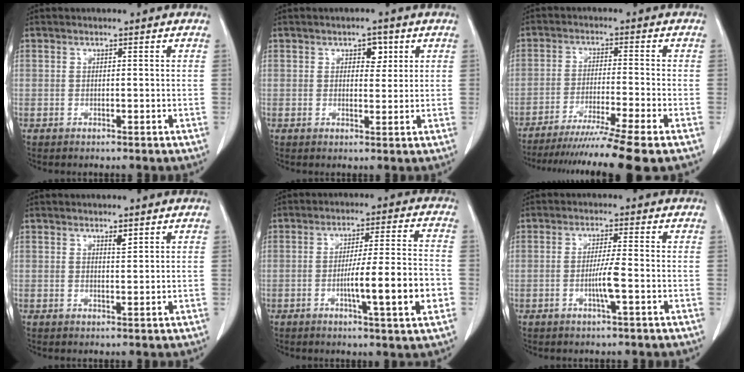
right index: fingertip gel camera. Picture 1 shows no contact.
{"total": 2.7, "force": [1.2, 1.7, 1.8], "torque": [-0.020, 0.003, 0.016]}
{"total": 13.8, "force": [-11.4, -2.5, 7.5], "torque": [-0.111, -0.040, -0.178]}
{"total": 1.2, "force": [0.9, 0.2, 0.8], "torque": [-0.018, -0.006, 0.015]}
{"total": 11.2, "force": [-3.1, 0.0, 10.8], "torque": [-0.167, -0.004, -0.052]}
{"total": 4.1, "force": [-1.2, -0.6, 3.9], "torque": [-0.074, -0.006, -0.024]}